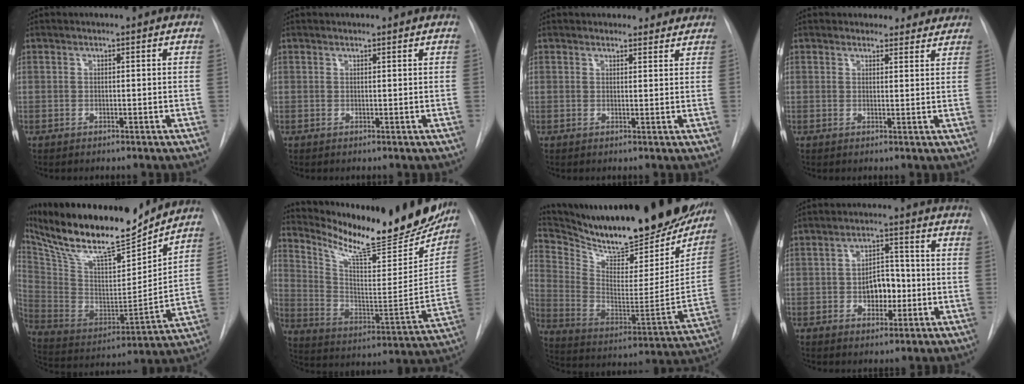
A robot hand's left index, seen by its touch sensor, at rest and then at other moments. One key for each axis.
{"total": 1.0, "fx": 1.0, "fy": 0.1, "fz": 0.1, "tx": -0.008, "ty": 0.009, "tz": 0.016}
{"total": 4.8, "fx": 4.4, "fy": 1.9, "fz": 0.4, "tx": 0.007, "ty": 0.003, "tz": 0.043}
{"total": 5.6, "fx": 5.1, "fy": 2.4, "fz": -0.1, "tx": 0.022, "ty": -0.002, "tz": 0.043}
{"total": 22.1, "fx": 18.8, "fy": 3.3, "fz": 11.1, "tx": -0.217, "ty": -0.006, "tz": 0.326}
{"total": 26.3, "fx": 22.4, "fy": 4.4, "fz": 13.1, "tx": -0.211, "ty": -0.061, "tz": 0.319}
{"total": 31.3, "fx": 26.6, "fy": 7.0, "fz": 15.0, "tx": -0.252, "ty": -0.069, "tz": 0.377}
{"total": 6.0, "fx": -1.2, "fy": 3.7, "fz": 4.5, "tx": -0.068, "ty": 0.016, "tz": -0.015}